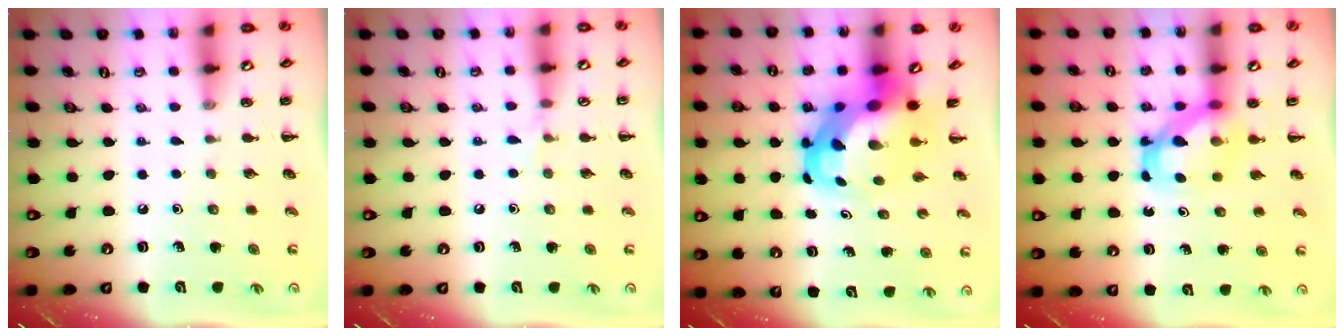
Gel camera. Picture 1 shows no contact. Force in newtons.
{"total": 4.0, "press": 3.7, "slide": 1.4}
{"total": 8.6, "press": 8.3, "slide": 2.2}
{"total": 5.3, "press": 5.2, "slide": 1.2}